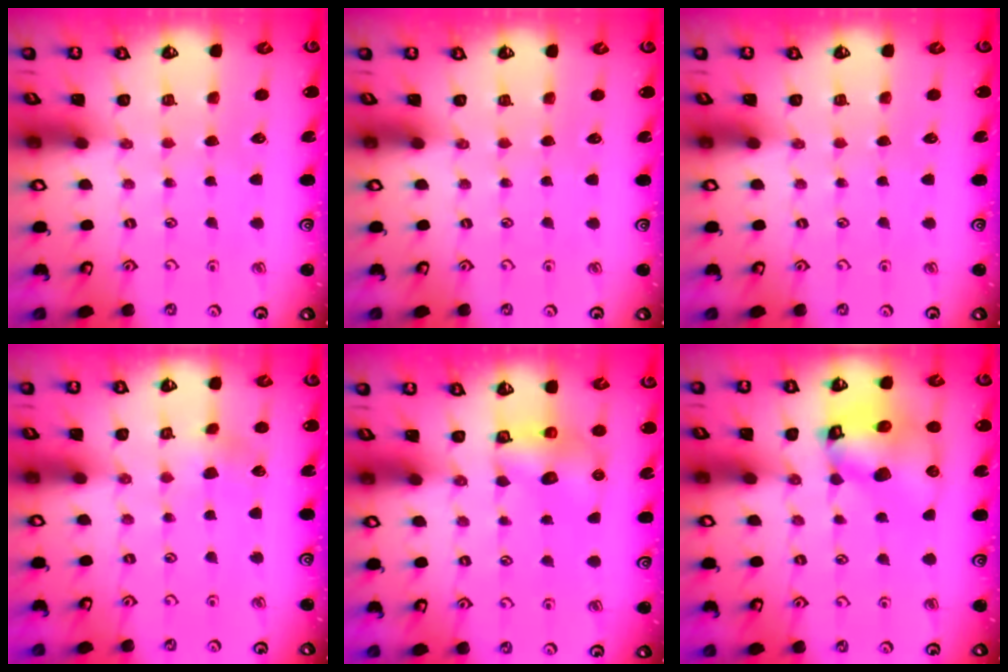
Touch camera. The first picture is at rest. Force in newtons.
{"total": 0.0}
{"total": 0.0}
{"total": 3.3, "press": 3.3, "slide": 0.3}
{"total": 6.7, "press": 6.7, "slide": 0.1}
{"total": 14.2, "press": 14.0, "slide": 2.0}